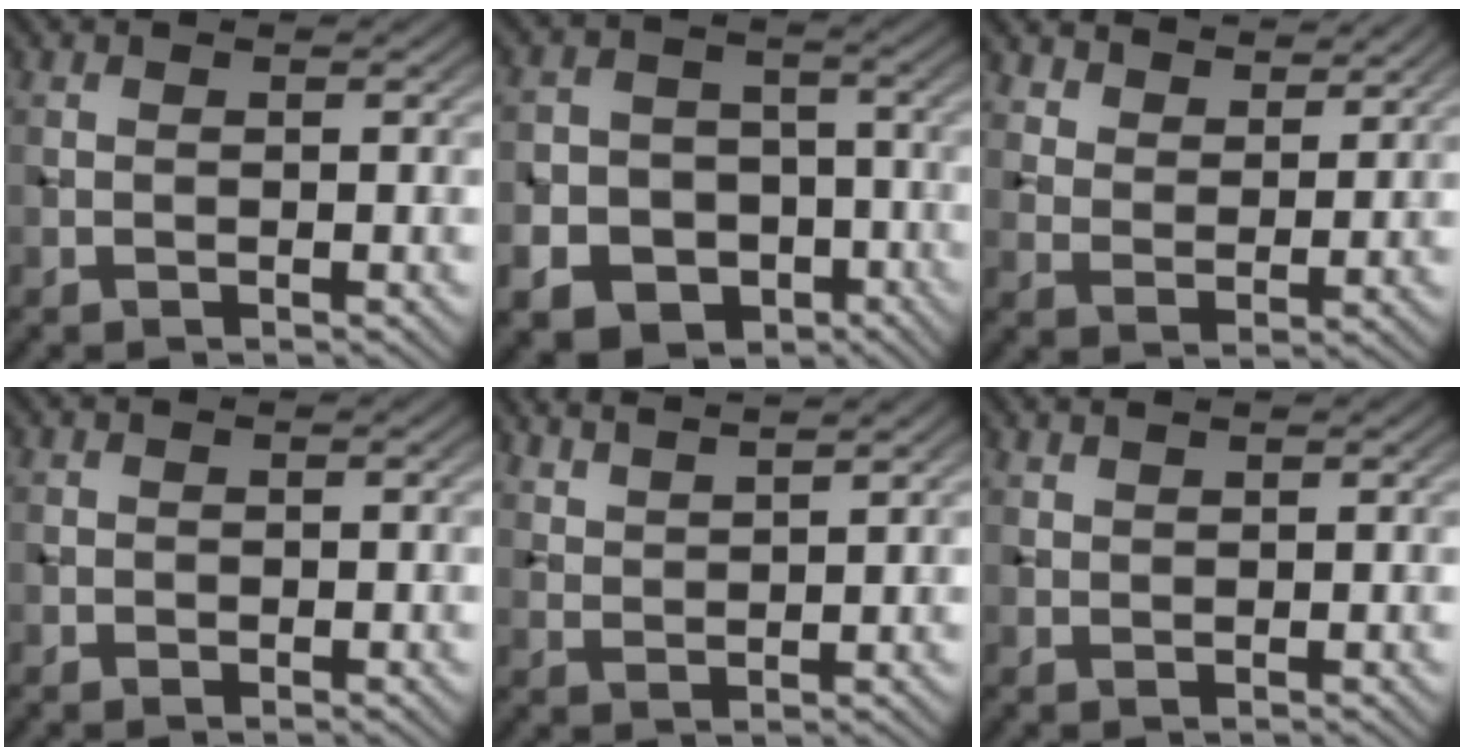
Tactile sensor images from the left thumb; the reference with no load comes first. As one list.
[{"total": 12.9, "force": [-5.9, 10.9, 3.8], "torque": [-0.106, -0.045, -0.110]}, {"total": 5.8, "force": [4.9, 2.4, 1.9], "torque": [-0.051, -0.022, 0.115]}, {"total": 0.7, "force": [-0.1, 0.7, 0.3], "torque": [0.000, -0.004, -0.004]}, {"total": 4.3, "force": [3.8, 0.7, 2.0], "torque": [-0.025, 0.005, 0.067]}, {"total": 1.1, "force": [1.0, 0.2, 0.3], "torque": [-0.013, 0.003, 0.023]}]